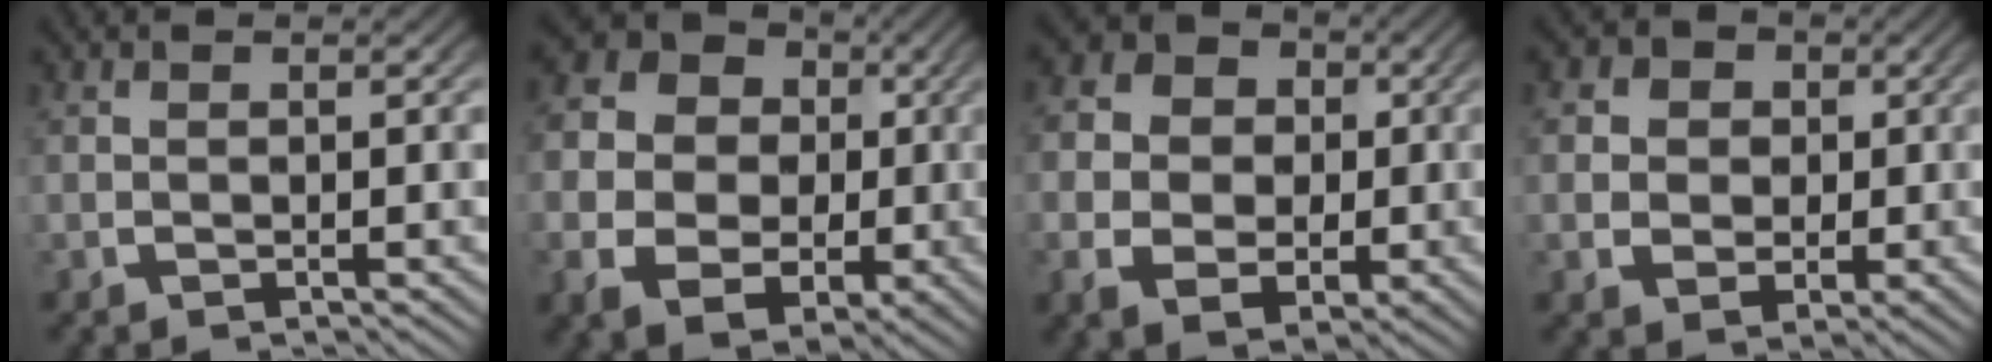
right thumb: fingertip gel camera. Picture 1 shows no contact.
{"total": 16.3, "force": [1.6, 13.3, 9.4], "torque": [-0.203, -0.026, 0.022]}
{"total": 11.9, "force": [0.8, 9.8, 6.7], "torque": [-0.131, -0.027, 0.016]}
{"total": 6.7, "force": [0.9, 5.7, 3.4], "torque": [-0.057, -0.021, 0.019]}